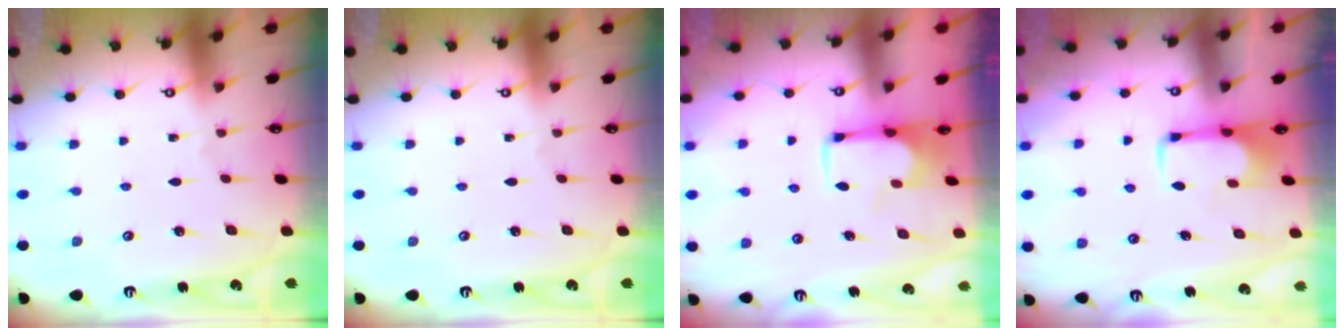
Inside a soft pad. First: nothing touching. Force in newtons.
{"total": 0.0}
{"total": 3.1, "press": 3.1, "slide": 0.5}
{"total": 1.9, "press": 1.9, "slide": 0.4}